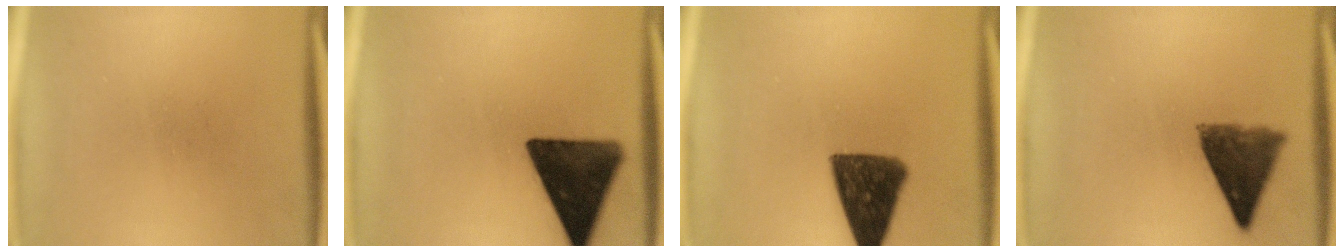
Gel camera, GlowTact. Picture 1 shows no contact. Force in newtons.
{"total": 14.9}
{"total": 12.2}
{"total": 8.6}